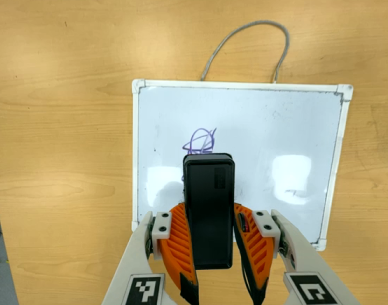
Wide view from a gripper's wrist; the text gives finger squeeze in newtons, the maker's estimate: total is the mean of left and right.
{"total": 8.0, "left": 6.7, "right": 9.4}